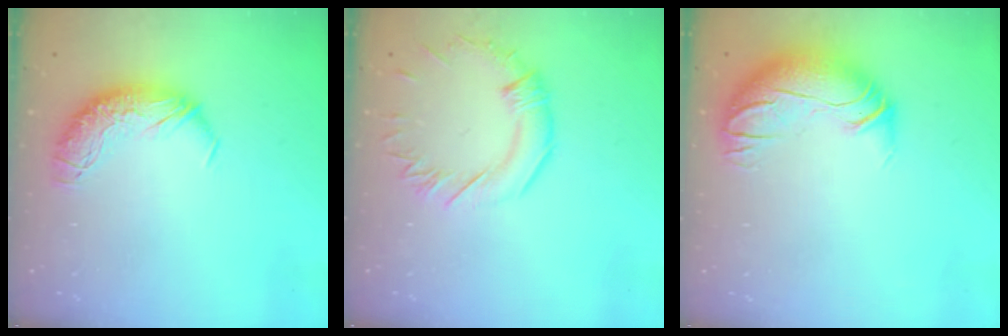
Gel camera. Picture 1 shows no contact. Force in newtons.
{"total": 1.0, "press": 0.6, "slide": 0.8}
{"total": 3.0, "press": 0.5, "slide": 2.9}